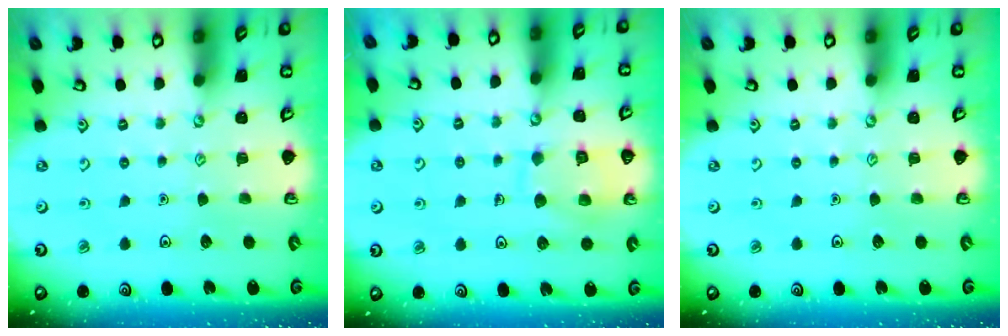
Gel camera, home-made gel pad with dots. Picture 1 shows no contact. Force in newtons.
{"total": 11.3, "press": 11.3, "slide": 1.0}
{"total": 0.0}